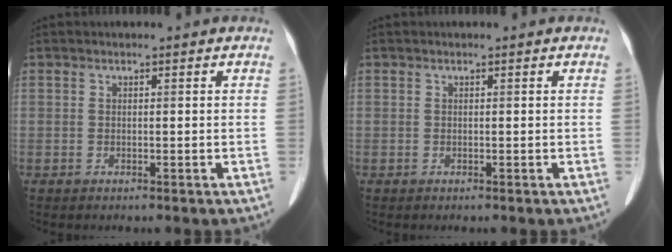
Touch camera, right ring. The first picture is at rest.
{"total": 0.0}